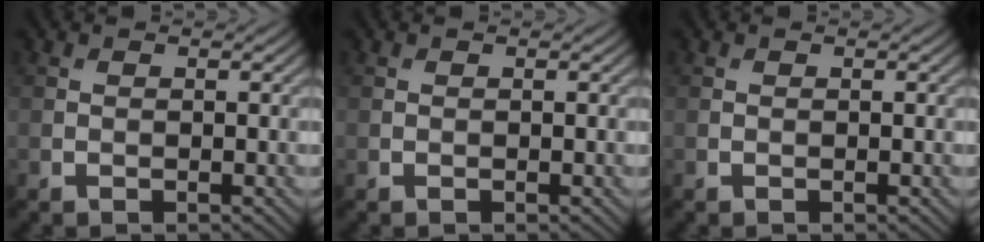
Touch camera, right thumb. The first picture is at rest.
{"total": 0.0}
{"total": 0.0}